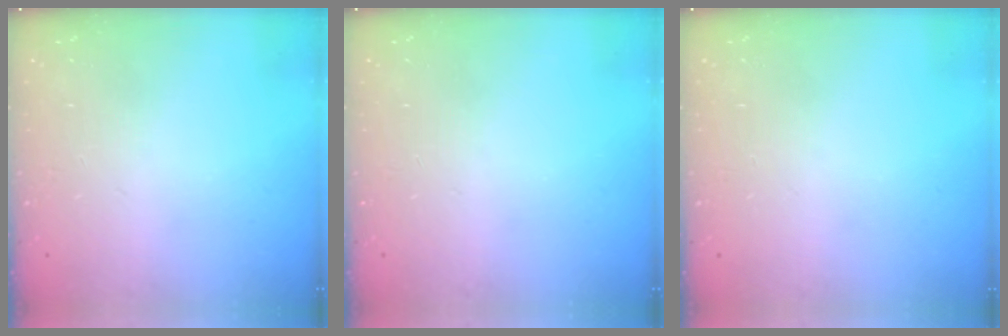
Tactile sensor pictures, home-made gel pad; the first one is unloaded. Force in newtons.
{"total": 0.0}
{"total": 0.0}